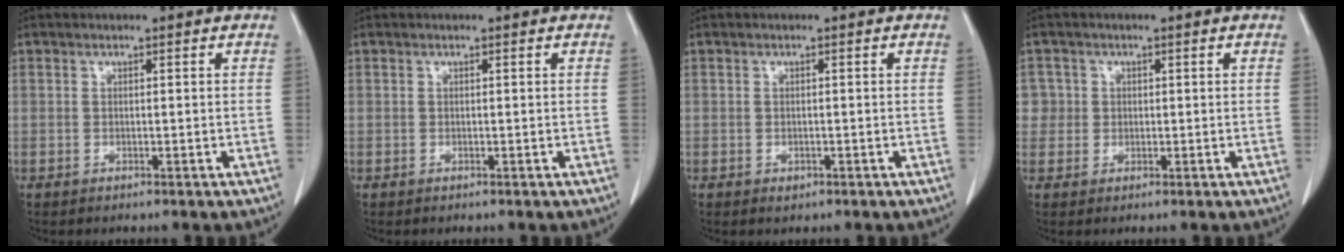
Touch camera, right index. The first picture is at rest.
{"total": 0.0}
{"total": 0.7, "force": [-0.3, 0.5, 0.4], "torque": [-0.009, -0.001, 0.001]}
{"total": 2.7, "force": [0.4, 2.6, -0.2], "torque": [0.025, 0.006, 0.003]}